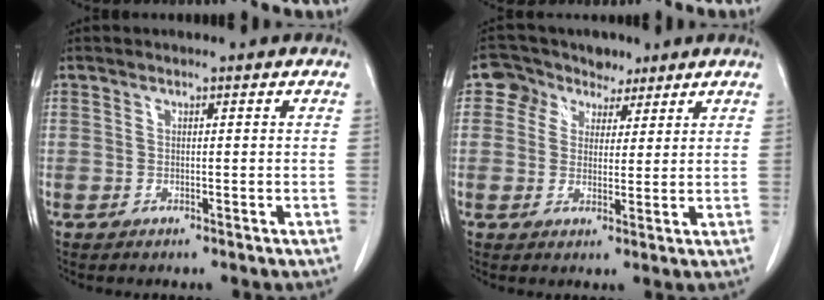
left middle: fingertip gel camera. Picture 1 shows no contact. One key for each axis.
{"total": 5.1, "fx": 2.9, "fy": 4.1, "fz": 0.9, "tx": -0.016, "ty": 0.027, "tz": 0.051}